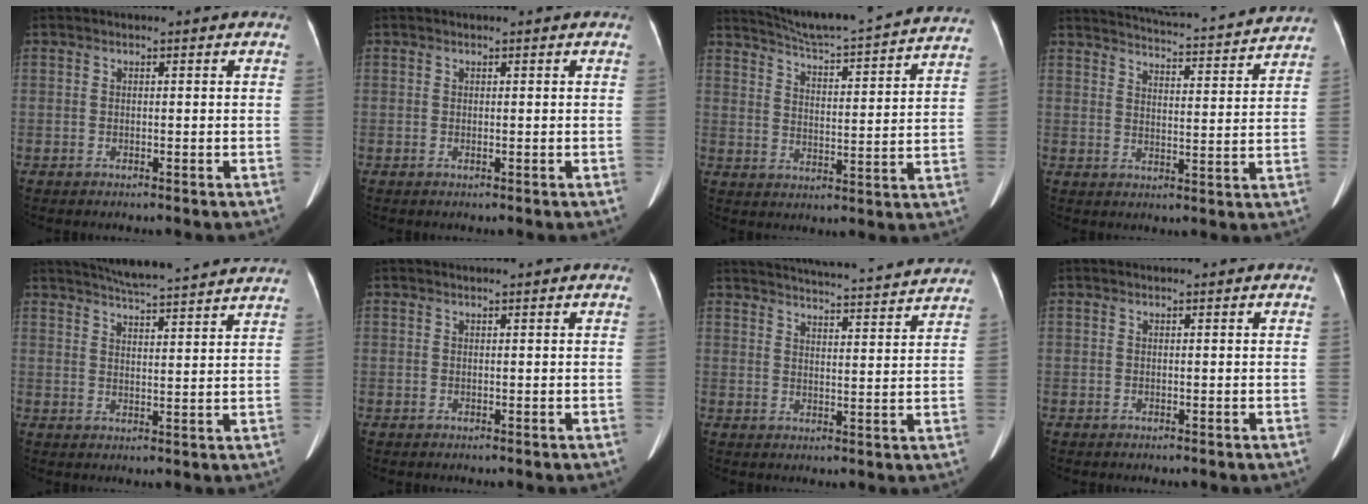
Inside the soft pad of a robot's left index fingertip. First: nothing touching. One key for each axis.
{"total": 0.6, "fx": 0.5, "fy": 0.0, "fz": 0.4, "tx": -0.004, "ty": 0.008, "tz": 0.008}
{"total": 24.5, "fx": 22.8, "fy": 0.6, "fz": 8.8, "tx": -0.142, "ty": -0.044, "tz": 0.292}
{"total": 20.2, "fx": 19.2, "fy": 1.4, "fz": 5.8, "tx": -0.088, "ty": -0.020, "tz": 0.244}
{"total": 17.3, "fx": 15.9, "fy": 0.3, "fz": 6.8, "tx": -0.112, "ty": 0.009, "tz": 0.210}
{"total": 1.3, "fx": 1.2, "fy": -0.1, "fz": 0.4, "tx": -0.007, "ty": 0.013, "tz": 0.022}
{"total": 22.3, "fx": 21.1, "fy": 1.7, "fz": 6.9, "tx": -0.107, "ty": -0.012, "tz": 0.265}
{"total": 1.1, "fx": 1.0, "fy": 0.1, "fz": 0.4, "tx": -0.006, "ty": 0.015, "tz": 0.015}